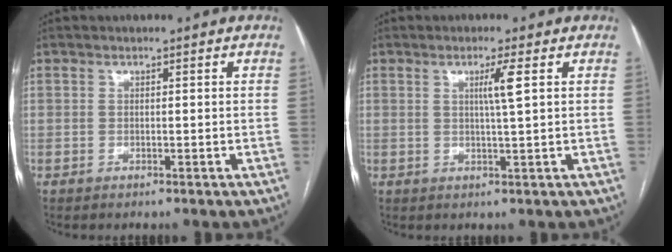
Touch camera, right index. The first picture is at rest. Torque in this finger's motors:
{"motor_torque": [0.07, -0.01, 0.06, 0.06]}